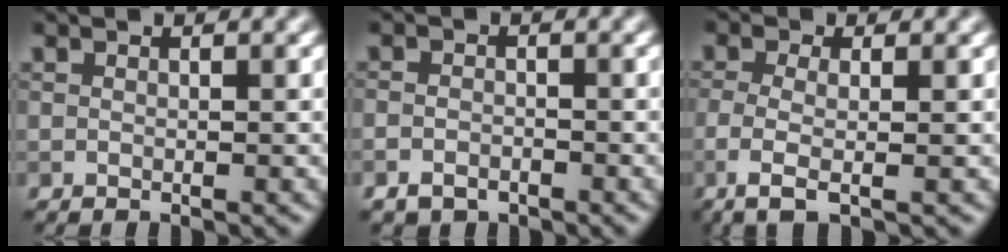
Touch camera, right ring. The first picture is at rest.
{"total": 1.9, "force": [-1.3, 1.2, 0.8], "torque": [-0.013, 0.000, -0.029]}
{"total": 3.3, "force": [-0.9, 1.1, 2.9], "torque": [-0.061, -0.008, -0.021]}